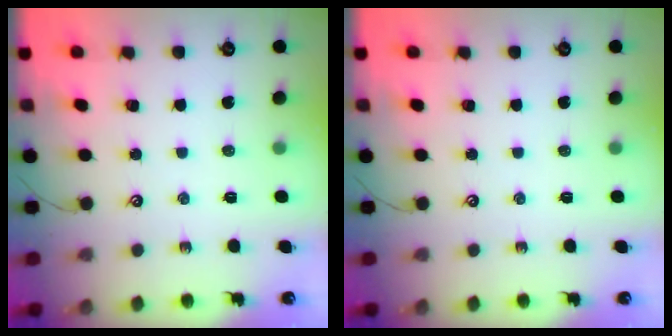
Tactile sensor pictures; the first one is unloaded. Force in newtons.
{"total": 0.0}